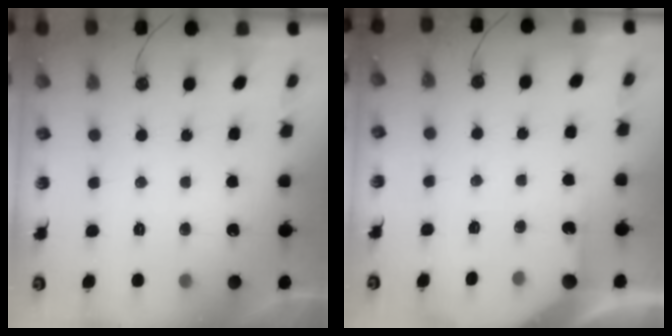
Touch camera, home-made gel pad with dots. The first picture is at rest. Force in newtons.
{"total": 2.3, "press": 2.3, "slide": 0.2}